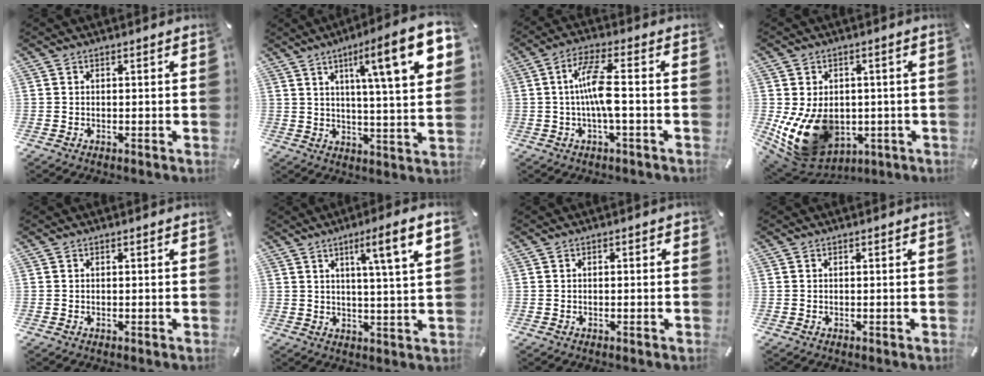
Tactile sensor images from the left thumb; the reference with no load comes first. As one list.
[{"total": 18.3, "force": [7.6, 3.1, 16.3], "torque": [-0.242, -0.036, 0.102]}, {"total": 9.9, "force": [-0.5, 2.0, 9.6], "torque": [-0.190, -0.002, -0.014]}, {"total": 14.4, "force": [-2.8, 10.7, 9.2], "torque": [-0.175, -0.005, -0.043]}, {"total": 0.0}, {"total": 9.7, "force": [4.5, 0.1, 8.6], "torque": [-0.140, -0.014, 0.065]}, {"total": 0.8, "force": [-0.2, 0.4, 0.6], "torque": [-0.011, 0.001, -0.005]}, {"total": 0.0}]